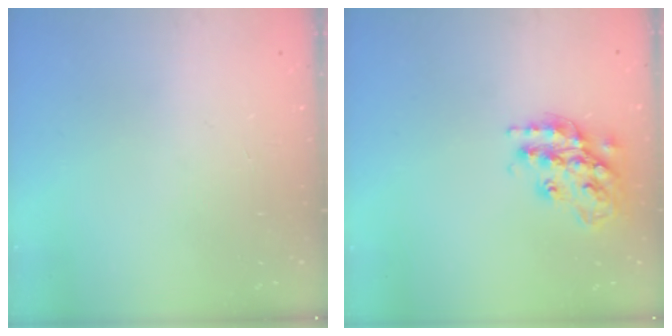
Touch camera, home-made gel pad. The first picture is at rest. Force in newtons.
{"total": 17.5, "press": 17.5, "slide": 1.3}